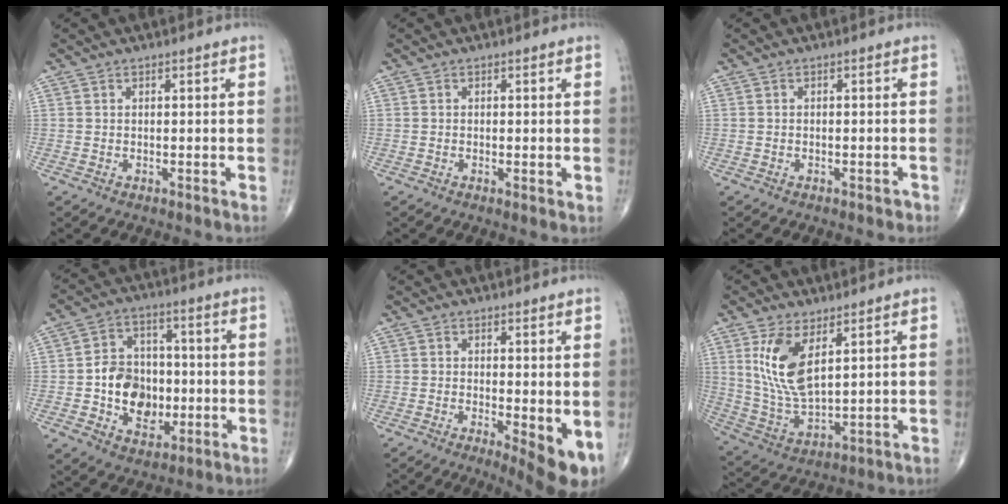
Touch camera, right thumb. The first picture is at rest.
{"total": 1.2, "force": [-0.2, 0.3, 1.1], "torque": [-0.024, -0.006, -0.005]}
{"total": 1.0, "force": [-0.7, 0.5, 0.5], "torque": [-0.009, 0.002, -0.008]}
{"total": 12.6, "force": [-1.6, 9.7, 8.0], "torque": [-0.084, 0.017, -0.023]}
{"total": 7.7, "force": [-1.4, 2.3, 7.2], "torque": [-0.103, -0.021, -0.017]}
{"total": 11.7, "force": [4.6, 5.2, 9.4], "torque": [-0.183, -0.023, 0.103]}